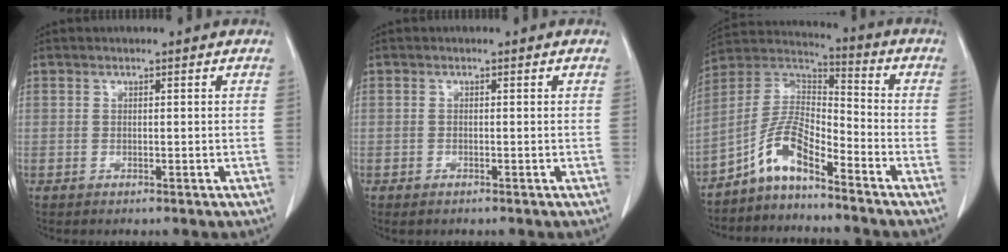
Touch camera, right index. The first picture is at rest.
{"total": 0.7, "force": [-0.5, 0.2, 0.4], "torque": [-0.007, -0.001, -0.007]}
{"total": 8.8, "force": [-6.1, 2.4, 5.9], "torque": [-0.130, 0.022, -0.122]}